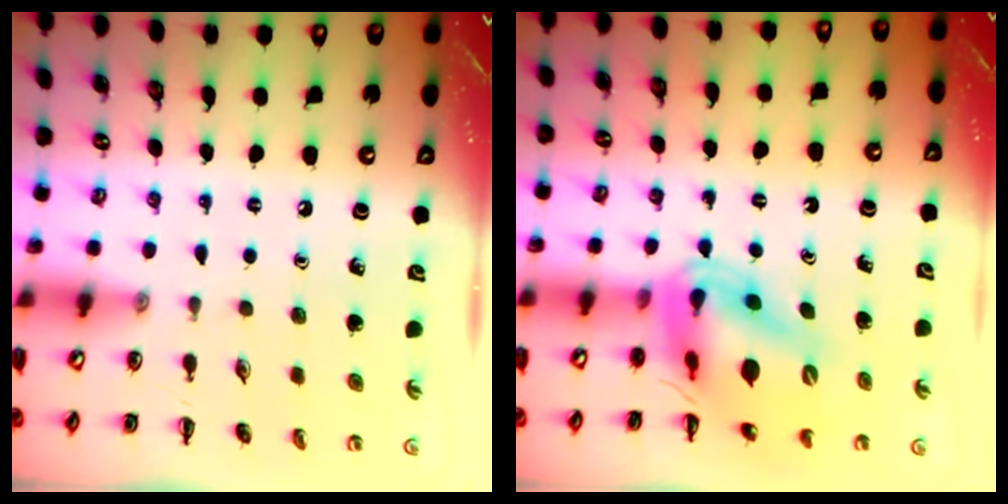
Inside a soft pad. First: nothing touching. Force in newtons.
{"total": 14.0, "press": 13.5, "slide": 4.0}